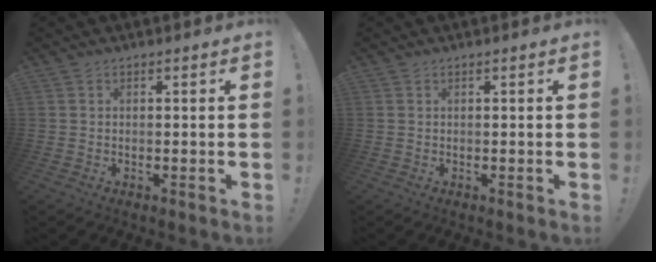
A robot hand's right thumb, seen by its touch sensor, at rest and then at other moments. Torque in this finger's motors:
{"motor_torque": [-0.07, 0.06, -0.24, 0.24, 0.00]}